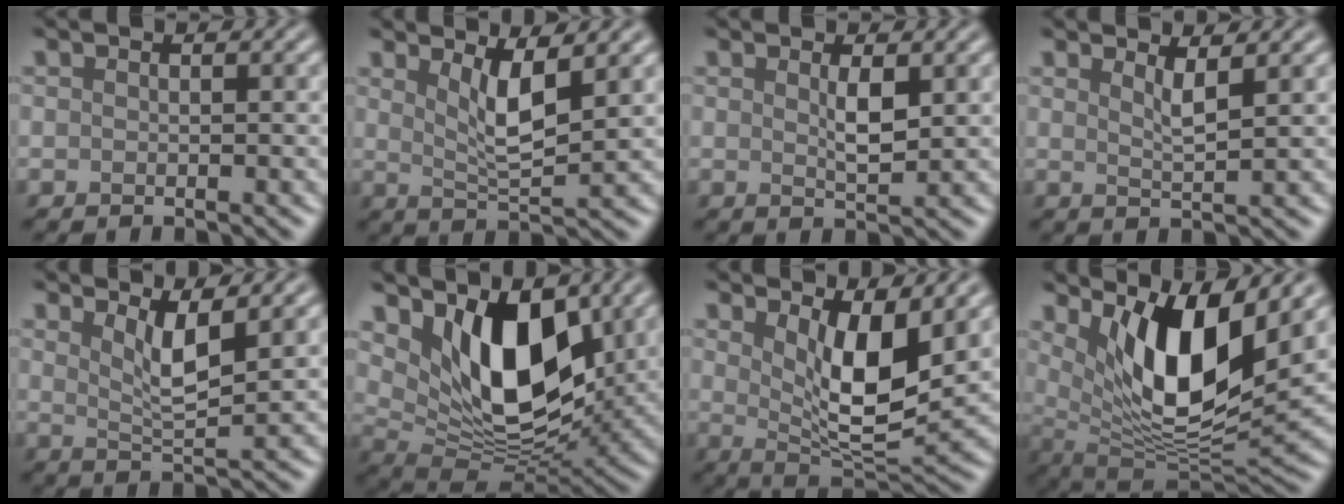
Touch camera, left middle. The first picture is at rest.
{"total": 3.8, "force": [1.8, 0.9, 3.2], "torque": [-0.060, -0.010, 0.036]}
{"total": 1.9, "force": [0.8, 0.4, 1.7], "torque": [-0.033, -0.004, 0.014]}
{"total": 2.1, "force": [1.3, 0.5, 1.6], "torque": [-0.019, -0.003, 0.019]}
{"total": 3.4, "force": [1.8, 0.8, 2.8], "torque": [-0.050, -0.008, 0.035]}
{"total": 8.8, "force": [3.3, 4.7, 6.6], "torque": [-0.115, -0.026, 0.056]}
{"total": 7.1, "force": [2.3, 2.4, 6.2], "torque": [-0.109, -0.021, 0.044]}
{"total": 10.5, "force": [4.1, 3.6, 8.9], "torque": [-0.148, -0.023, 0.082]}